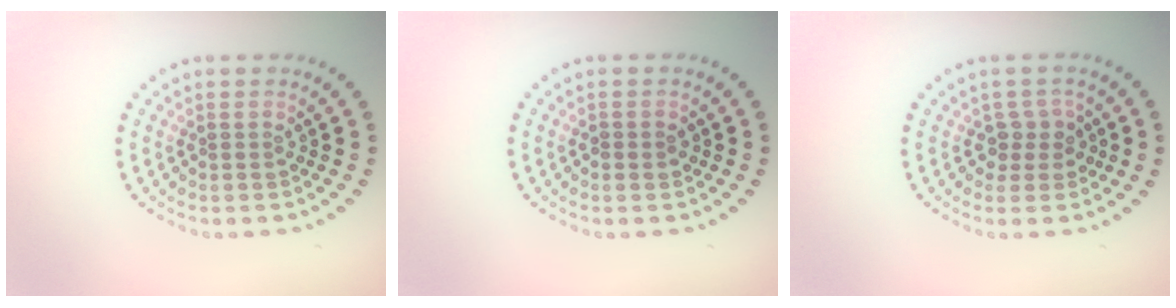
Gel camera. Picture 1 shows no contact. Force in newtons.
{"total": 0.7, "press": 0.7, "slide": 0.1}
{"total": 2.1, "press": 1.8, "slide": 1.0}